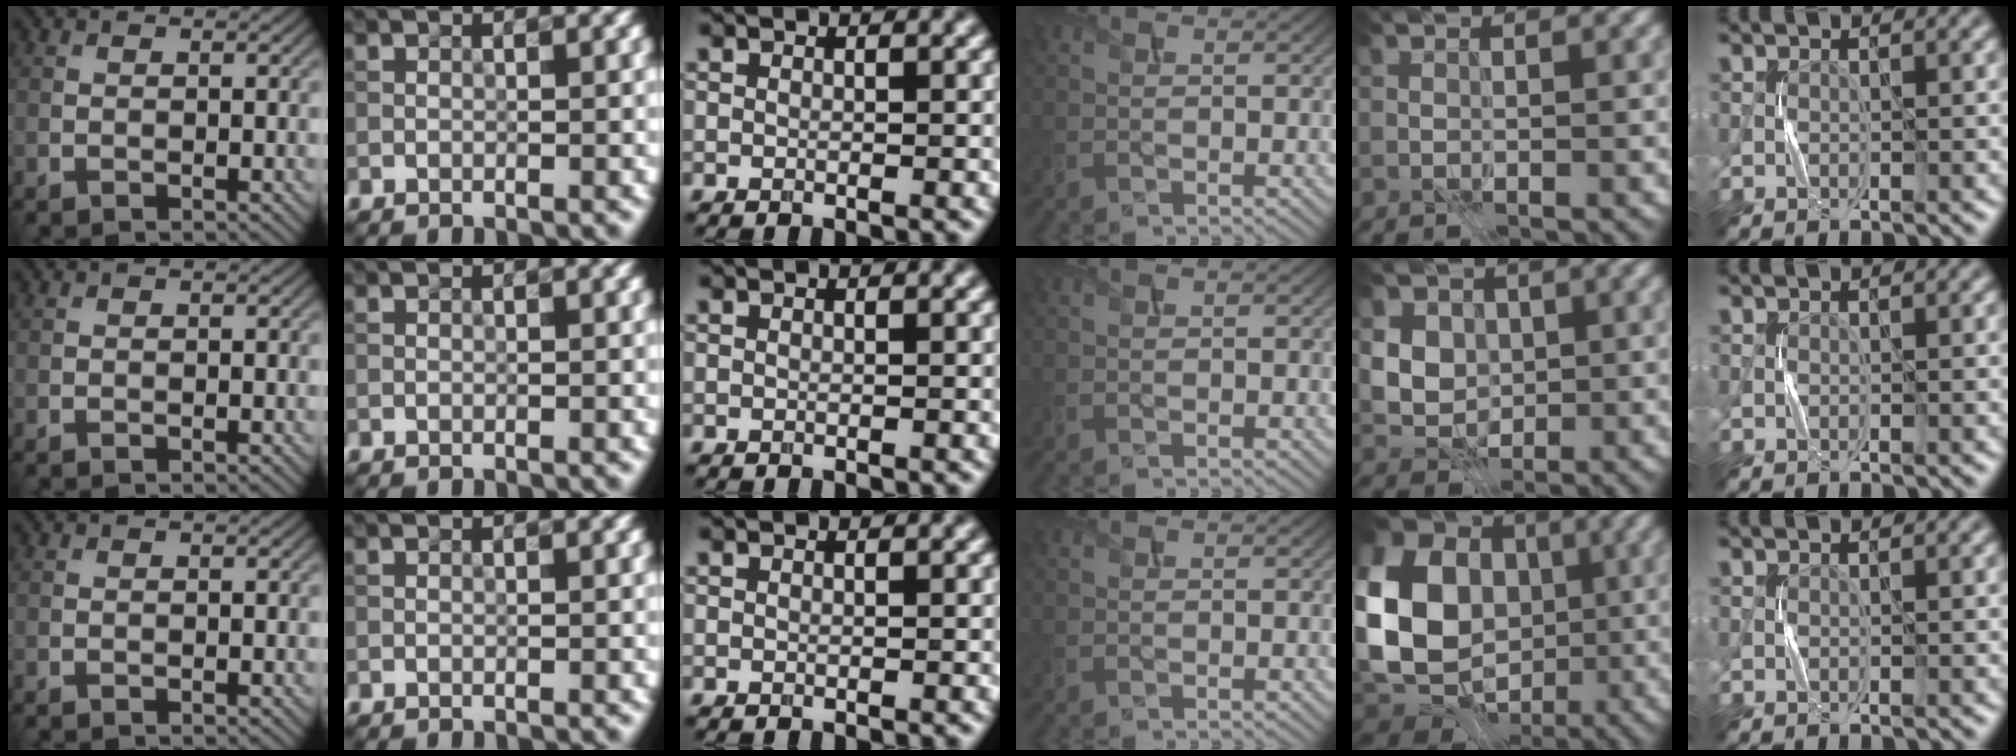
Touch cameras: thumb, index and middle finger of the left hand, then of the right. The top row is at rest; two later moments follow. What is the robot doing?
{"motion": "press", "object": "sticker"}